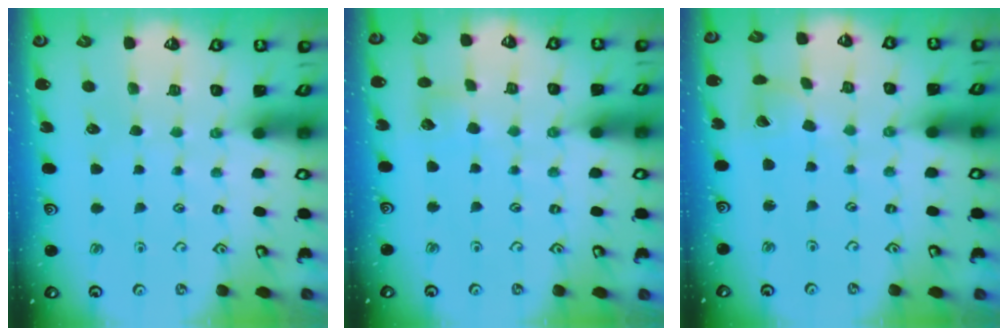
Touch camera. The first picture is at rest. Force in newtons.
{"total": 4.2, "press": 4.2, "slide": 0.6}
{"total": 4.8, "press": 4.8, "slide": 0.5}